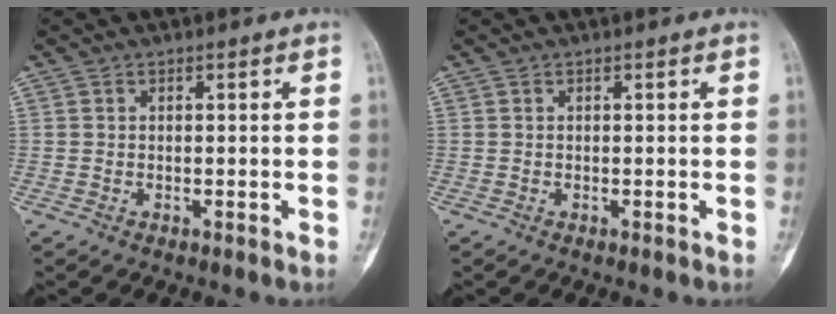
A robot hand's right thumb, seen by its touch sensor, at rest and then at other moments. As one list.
[{"total": 0.0}]